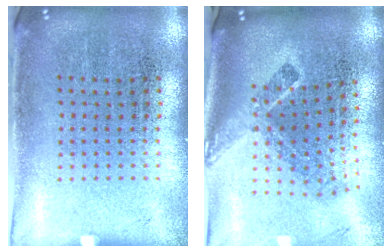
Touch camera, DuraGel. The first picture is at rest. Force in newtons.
{"total": 2.2, "press": 1.5, "slide": 1.7}